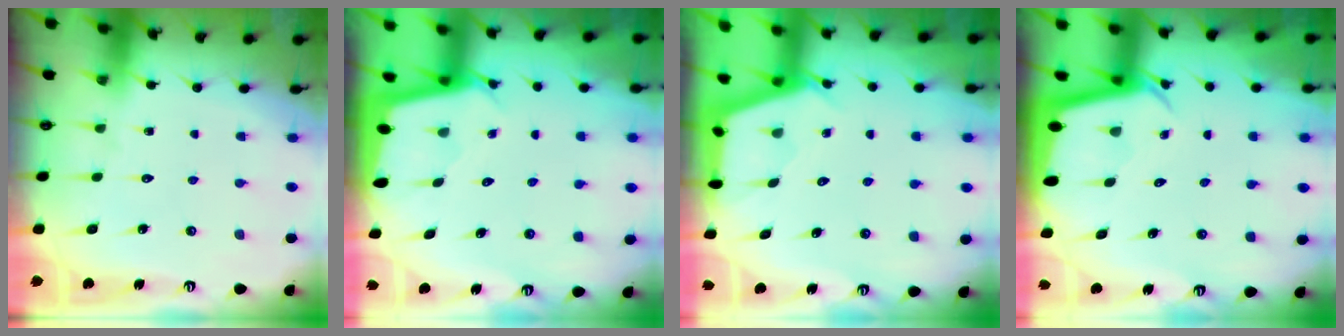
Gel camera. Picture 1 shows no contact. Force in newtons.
{"total": 2.4, "press": 2.4, "slide": 0.1}
{"total": 2.7, "press": 2.7, "slide": 0.3}
{"total": 2.4, "press": 2.4, "slide": 0.2}